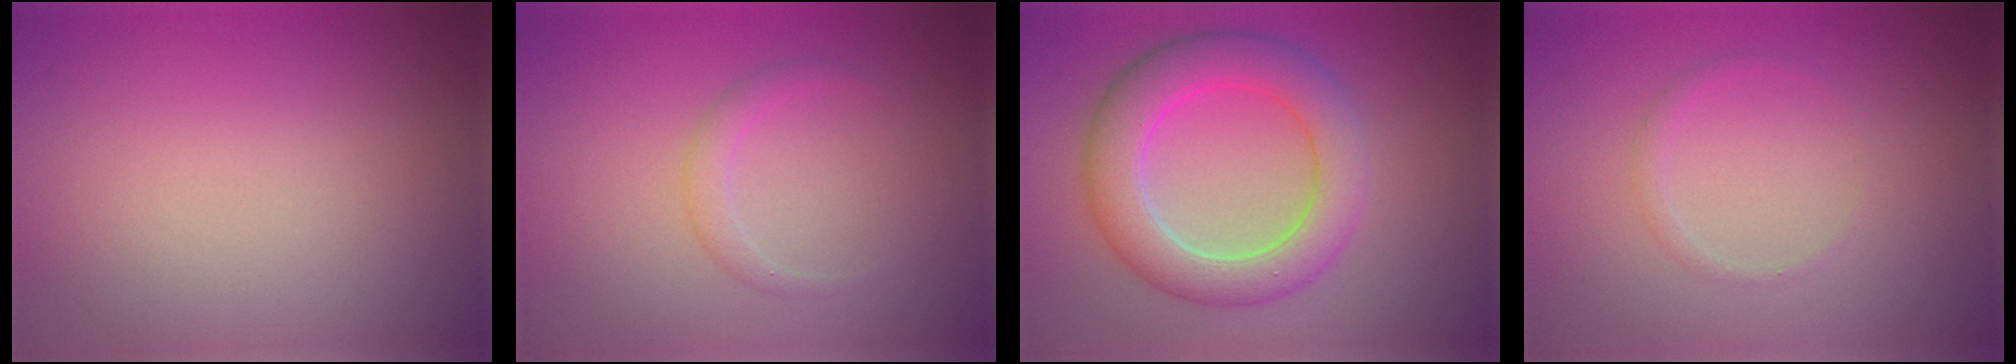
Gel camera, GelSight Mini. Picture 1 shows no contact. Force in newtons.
{"total": 1.2, "press": 1.2, "slide": 0.0}
{"total": 6.5, "press": 6.5, "slide": 0.1}
{"total": 0.9, "press": 0.9, "slide": 0.0}